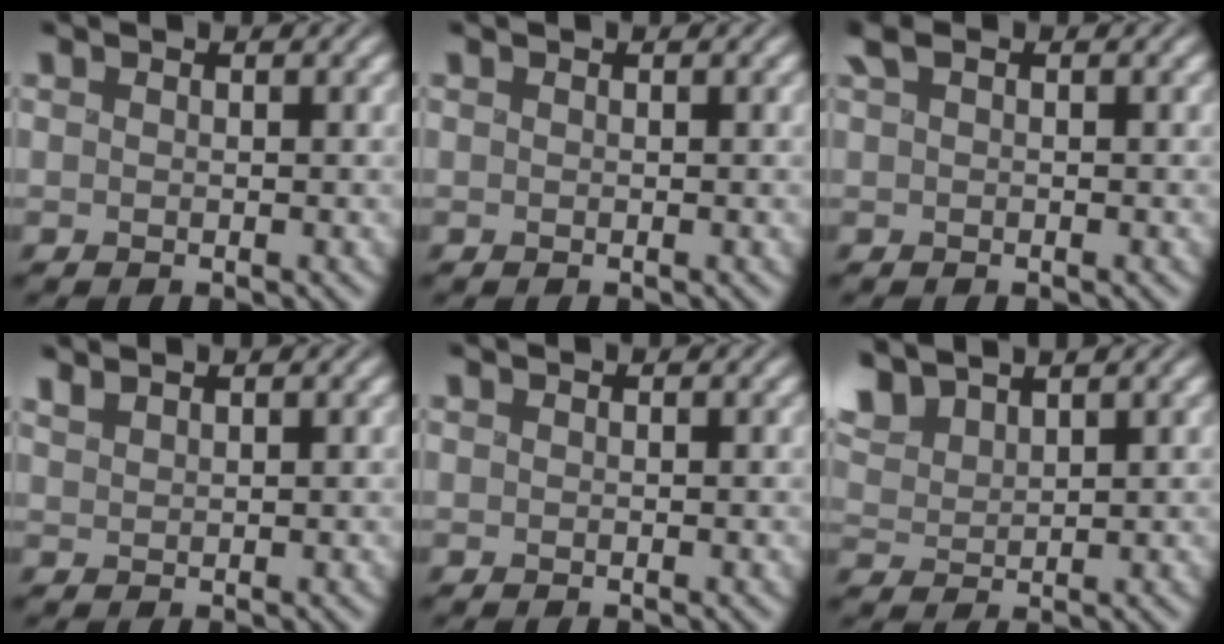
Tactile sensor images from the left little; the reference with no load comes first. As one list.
[{"total": 0.0}, {"total": 1.9, "force": [0.5, 1.1, 1.5], "torque": [-0.039, 0.007, 0.007]}, {"total": 1.0, "force": [1.0, 0.1, 0.3], "torque": [-0.011, 0.007, 0.024]}, {"total": 0.0}, {"total": 4.2, "force": [3.1, 1.5, 2.4], "torque": [-0.066, 0.015, 0.058]}]